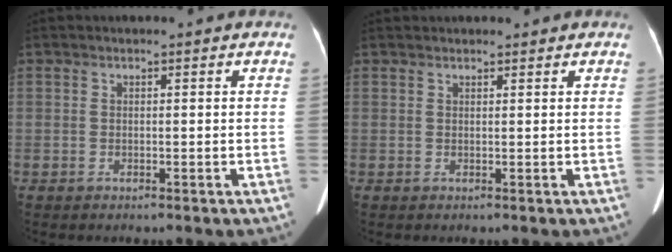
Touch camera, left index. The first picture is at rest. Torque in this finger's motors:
{"motor_torque": [0.41, -0.49, 0.07, 0.02]}